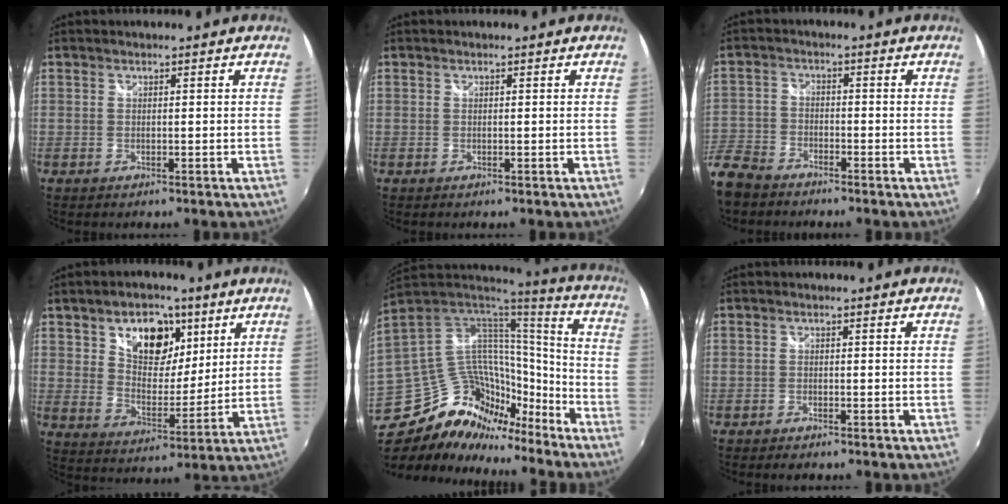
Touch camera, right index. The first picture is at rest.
{"total": 0.0}
{"total": 9.7, "force": [-6.9, 5.9, 3.4], "torque": [-0.096, 0.000, -0.144]}
{"total": 13.2, "force": [6.4, 8.2, 8.2], "torque": [-0.137, 0.013, 0.110]}
{"total": 24.8, "force": [-17.9, 12.7, 11.6], "torque": [-0.222, 0.021, -0.279]}
{"total": 1.8, "force": [-1.6, 0.7, 0.7], "torque": [-0.019, -0.007, -0.028]}